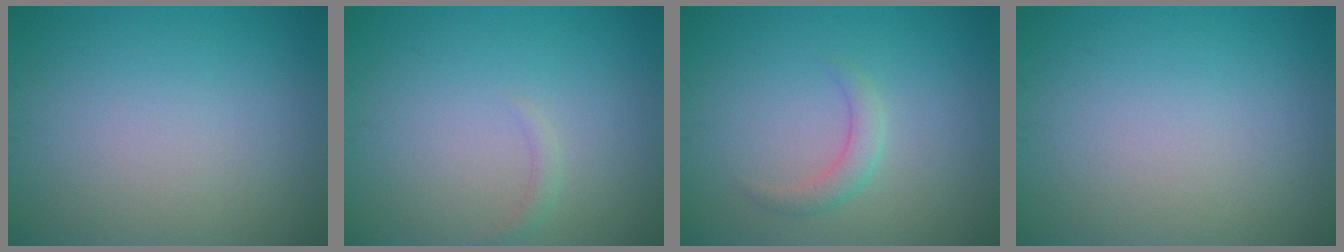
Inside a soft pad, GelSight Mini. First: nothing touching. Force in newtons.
{"total": 0.8, "press": 0.8, "slide": 0.0}
{"total": 1.7, "press": 1.7, "slide": 0.0}
{"total": 0.0}